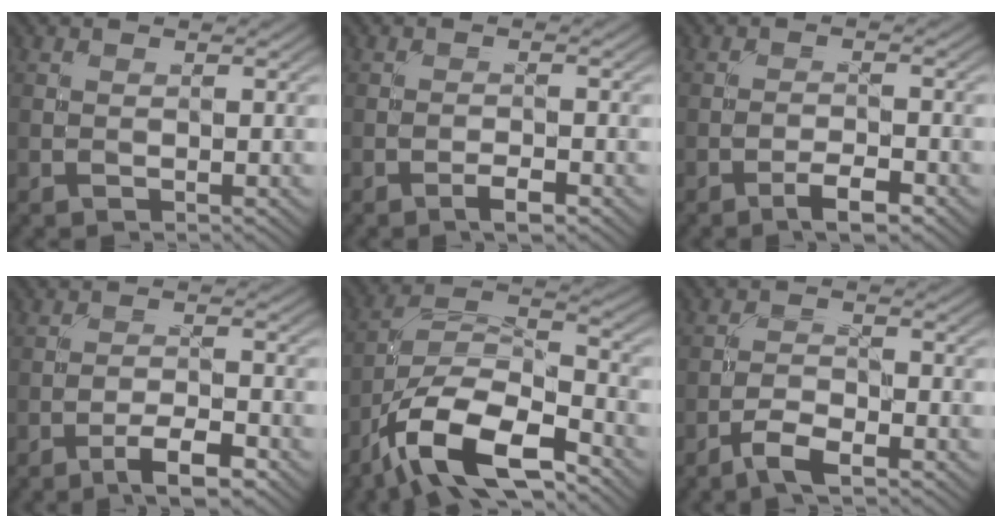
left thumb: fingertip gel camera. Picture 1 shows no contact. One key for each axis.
{"total": 2.2, "fx": -1.4, "fy": 0.5, "fz": 1.6, "tx": -0.029, "ty": 0.003, "tz": -0.030}
{"total": 3.5, "fx": -2.3, "fy": 0.8, "fz": 2.5, "tx": -0.045, "ty": 0.007, "tz": -0.044}
{"total": 5.0, "fx": -3.3, "fy": 1.1, "fz": 3.5, "tx": -0.062, "ty": 0.008, "tz": -0.058}
{"total": 13.7, "fx": -8.8, "fy": 5.0, "fz": 9.2, "tx": -0.182, "ty": -0.003, "tz": -0.187}
{"total": 3.9, "fx": -2.7, "fy": 1.1, "fz": 2.5, "tx": -0.053, "ty": 0.001, "tz": -0.060}